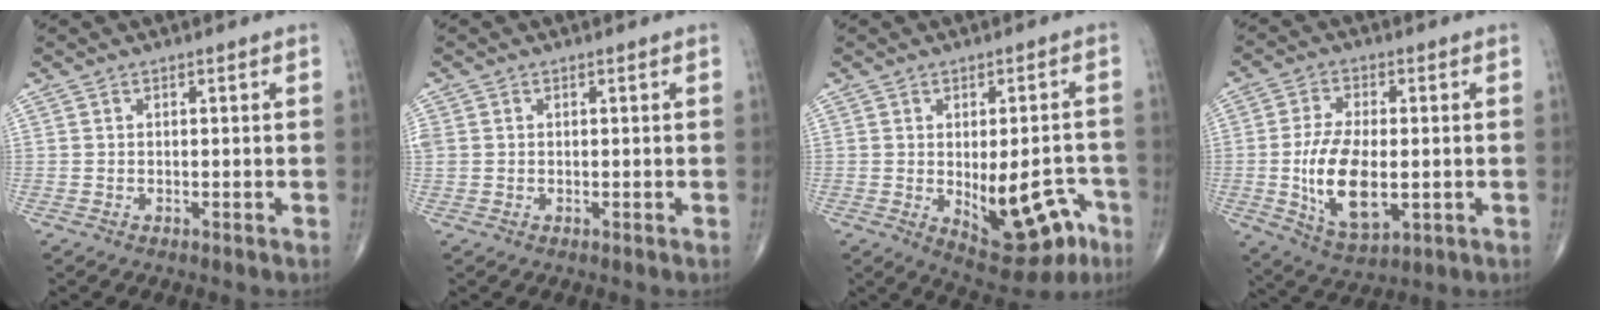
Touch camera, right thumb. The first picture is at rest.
{"total": 1.7, "force": [0.3, 1.5, 0.9], "torque": [-0.030, 0.008, 0.009]}
{"total": 13.9, "force": [-4.5, 6.7, 11.3], "torque": [-0.122, 0.020, -0.044]}
{"total": 13.2, "force": [-1.7, 6.6, 11.3], "torque": [-0.210, -0.011, -0.020]}